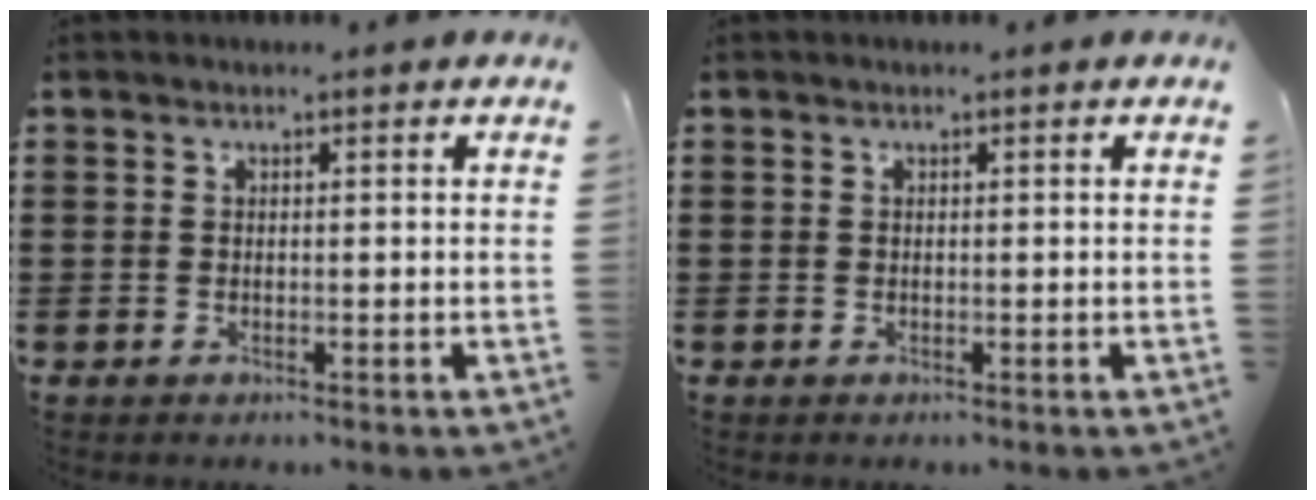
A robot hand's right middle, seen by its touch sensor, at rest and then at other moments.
{"total": 0.0}